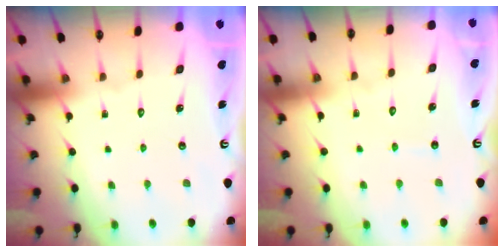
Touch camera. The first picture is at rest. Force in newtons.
{"total": 2.4, "press": 2.4, "slide": 0.3}